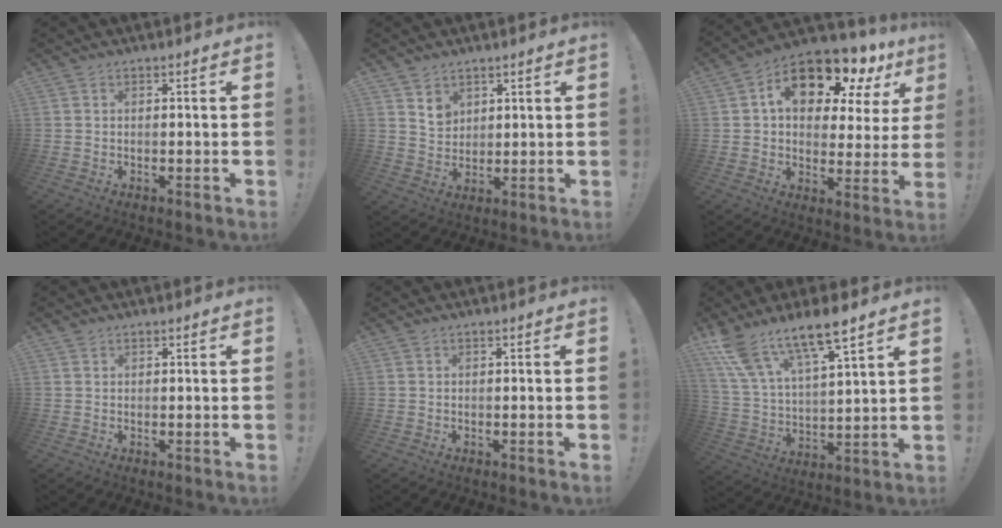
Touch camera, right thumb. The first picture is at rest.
{"total": 5.6, "force": [3.7, 4.1, 1.1], "torque": [-0.011, -0.026, 0.068]}
{"total": 16.1, "force": [9.1, 8.3, 10.3], "torque": [-0.158, -0.056, 0.153]}
{"total": 0.8, "force": [0.7, 0.4, 0.1], "torque": [0.005, -0.003, 0.012]}
{"total": 0.0}
{"total": 14.2, "force": [11.3, 3.8, 7.7], "torque": [-0.154, -0.076, 0.201]}